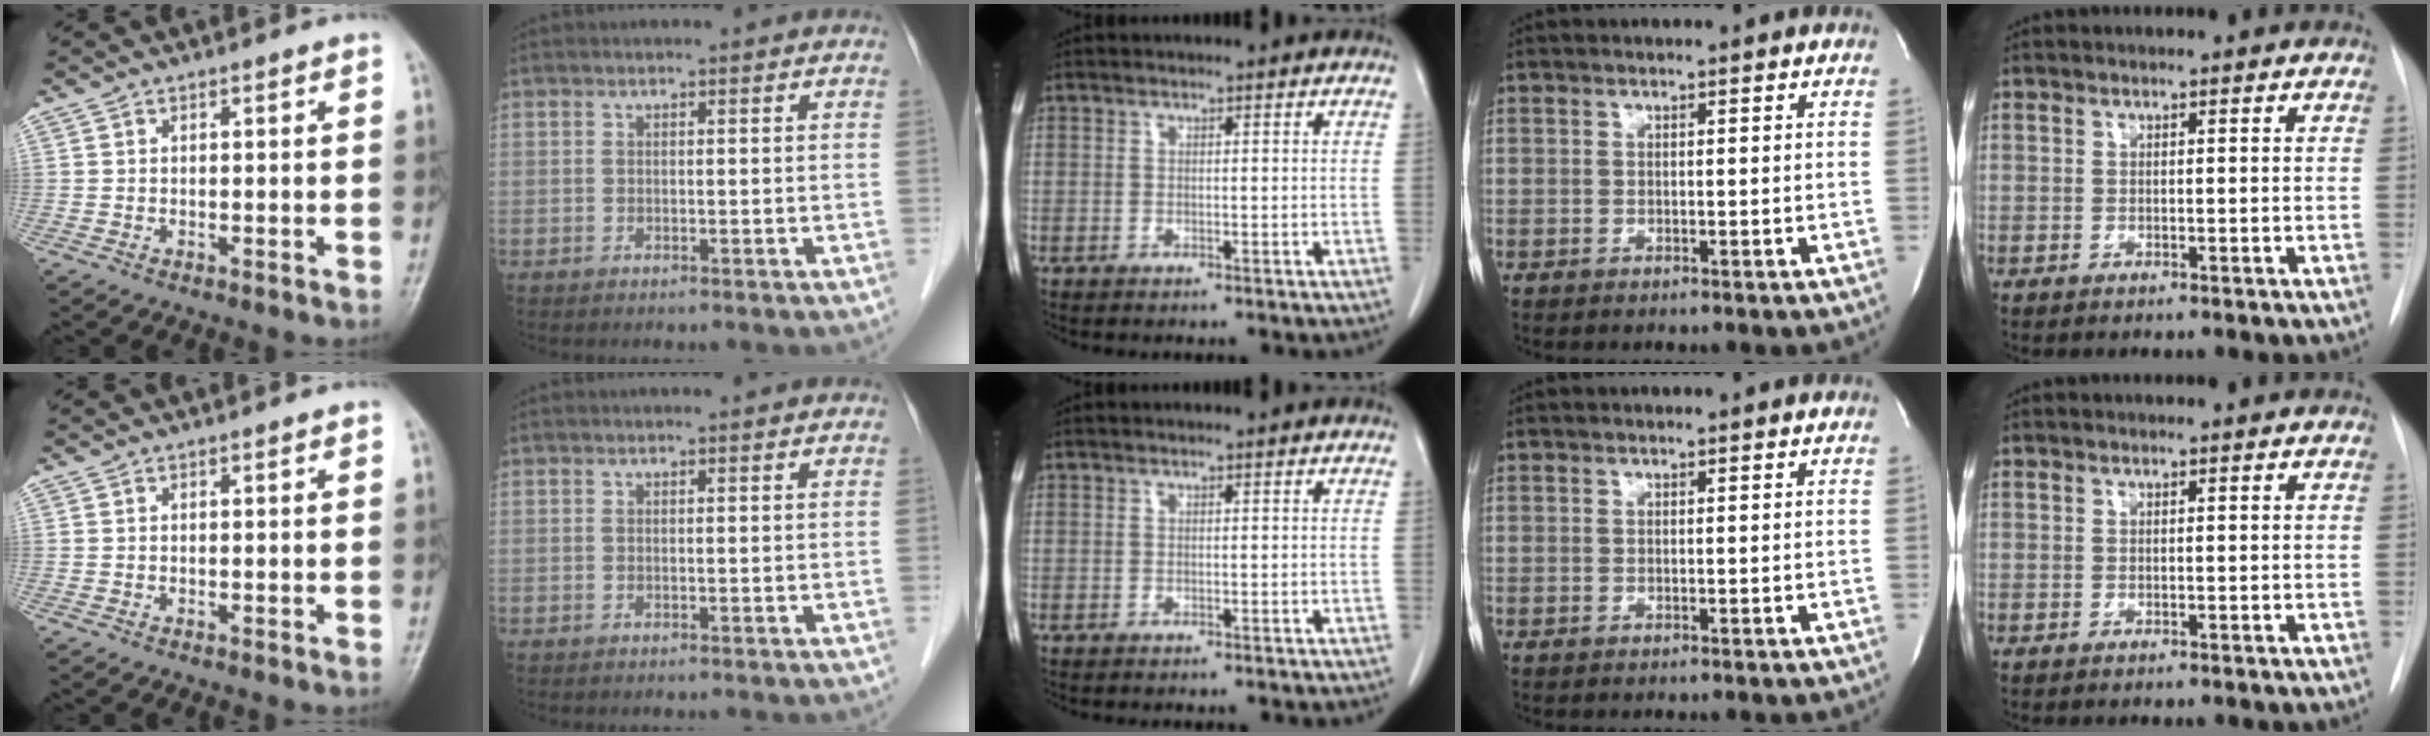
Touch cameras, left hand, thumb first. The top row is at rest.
{}